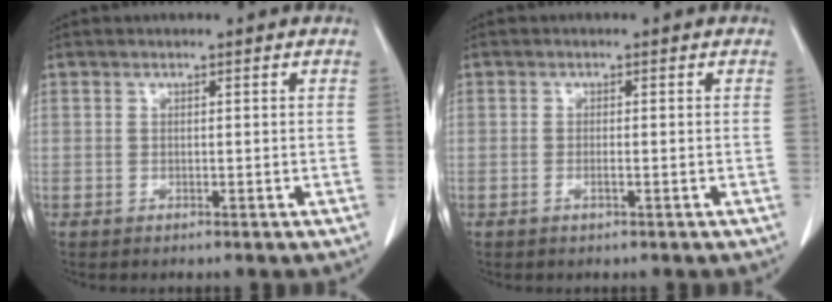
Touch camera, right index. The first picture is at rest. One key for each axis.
{"total": 0.9, "fx": -0.4, "fy": 0.0, "fz": 0.7, "tx": -0.017, "ty": 0.000, "tz": -0.008}